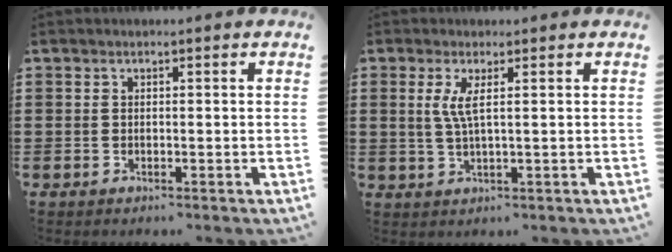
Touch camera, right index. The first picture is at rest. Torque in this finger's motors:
{"motor_torque": [0.65, -0.04, 0.25, 0.09]}